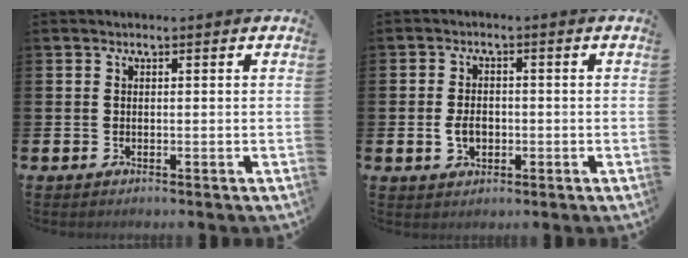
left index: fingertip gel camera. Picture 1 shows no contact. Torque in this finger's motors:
{"motor_torque": [0.60, -0.06, 0.08, 0.04]}